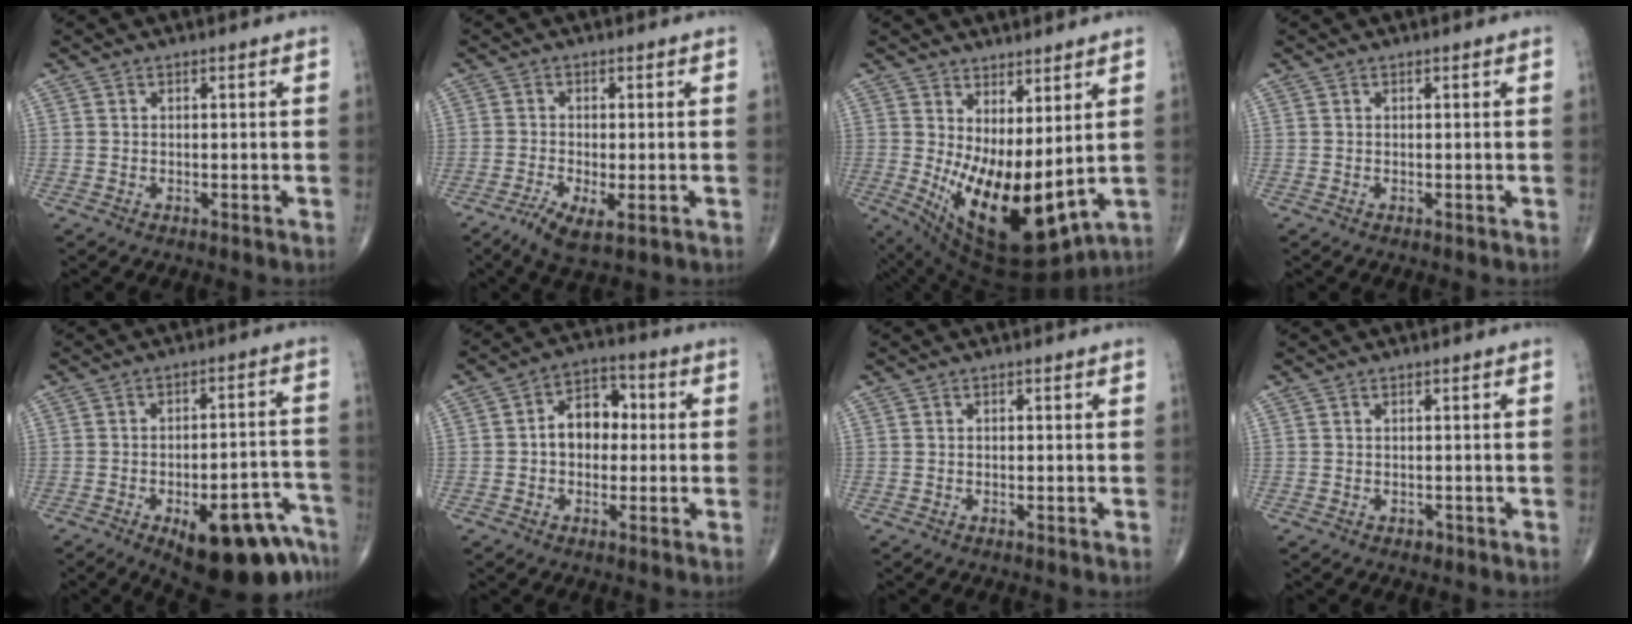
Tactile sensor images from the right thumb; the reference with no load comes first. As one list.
[{"total": 5.9, "force": [-2.8, 2.1, 4.8], "torque": [-0.097, -0.006, -0.047]}, {"total": 16.9, "force": [1.1, 7.3, 15.2], "torque": [-0.253, -0.045, 0.047]}, {"total": 0.0}, {"total": 23.7, "force": [-12.5, 9.8, 17.6], "torque": [-0.137, 0.083, -0.159]}, {"total": 8.6, "force": [0.1, 6.2, 5.9], "torque": [-0.065, 0.029, -0.009]}, {"total": 0.0}, {"total": 0.8, "force": [-0.4, 0.7, 0.3], "torque": [-0.001, 0.001, -0.006]}]